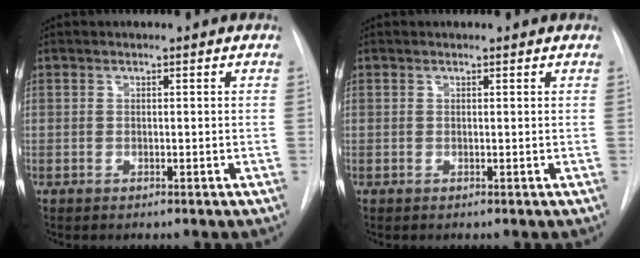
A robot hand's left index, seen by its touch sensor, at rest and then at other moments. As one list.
[{"total": 0.0}]